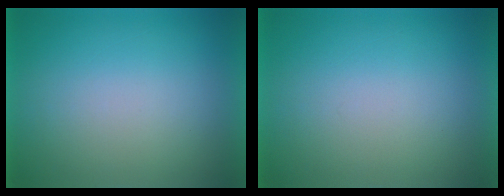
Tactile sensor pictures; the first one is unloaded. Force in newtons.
{"total": 0.0}